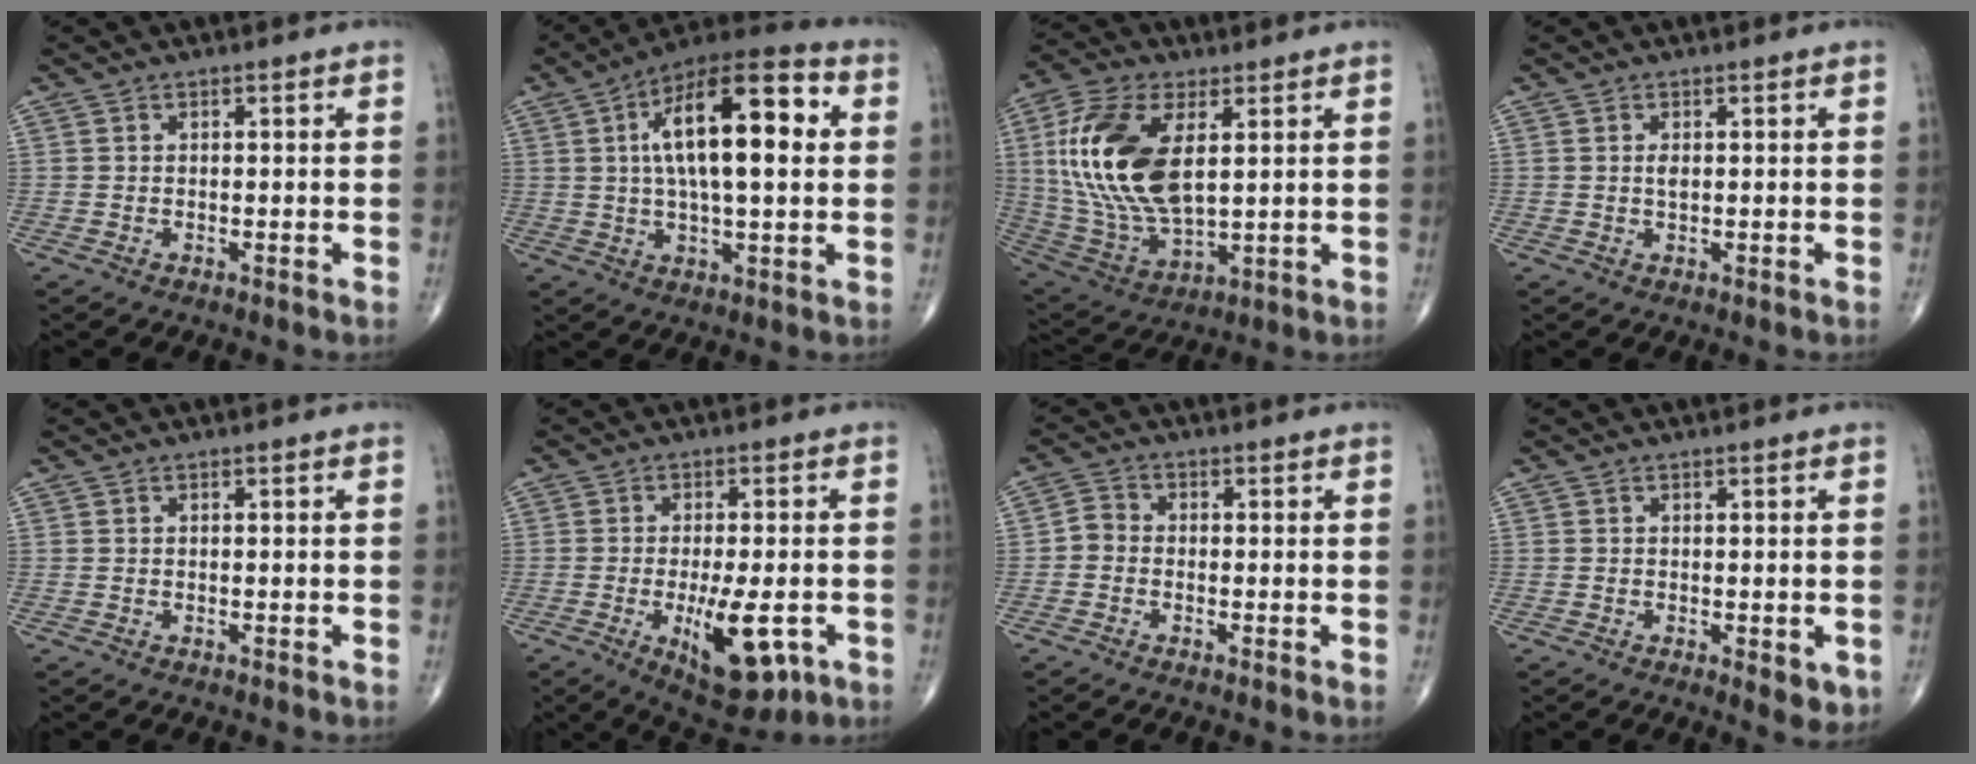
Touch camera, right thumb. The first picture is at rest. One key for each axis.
{"total": 19.4, "fx": 3.8, "fy": 7.2, "fz": 17.6, "tx": -0.274, "ty": 0.019, "tz": 0.053}
{"total": 20.4, "fx": 4.3, "fy": 10.3, "fz": 17.1, "tx": -0.358, "ty": -0.019, "tz": 0.085}
{"total": 1.4, "fx": 0.3, "fy": 0.7, "fz": 1.2, "tx": -0.020, "ty": -0.002, "tz": 0.006}
{"total": 0.0}
{"total": 12.4, "fx": -4.0, "fy": 4.8, "fz": 10.7, "tx": -0.155, "ty": -0.007, "tz": -0.047}
{"total": 2.6, "fx": -0.9, "fy": 2.1, "fz": 1.2, "tx": -0.012, "ty": 0.007, "tz": -0.029}
{"total": 3.9, "fx": -0.9, "fy": 1.7, "fz": 3.4, "tx": -0.033, "ty": -0.009, "tz": -0.008}